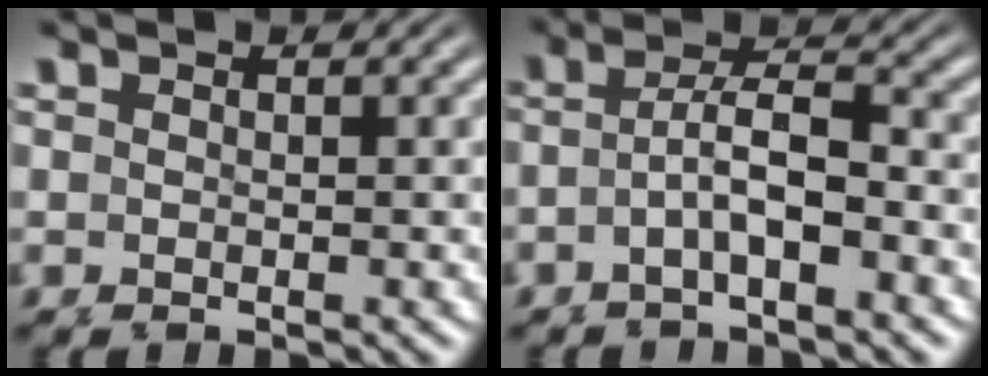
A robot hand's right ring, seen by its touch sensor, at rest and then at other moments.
{"total": 3.3, "force": [-0.9, 1.0, 3.0], "torque": [-0.057, -0.006, -0.013]}